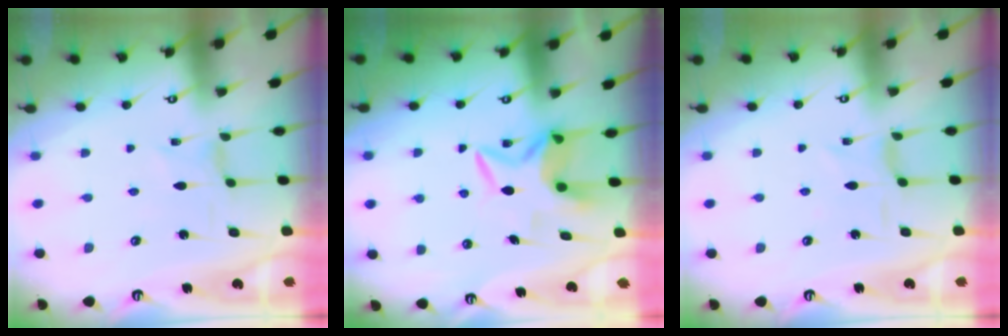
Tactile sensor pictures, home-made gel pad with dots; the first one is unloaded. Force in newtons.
{"total": 6.1, "press": 6.0, "slide": 0.7}
{"total": 1.9, "press": 1.8, "slide": 0.5}